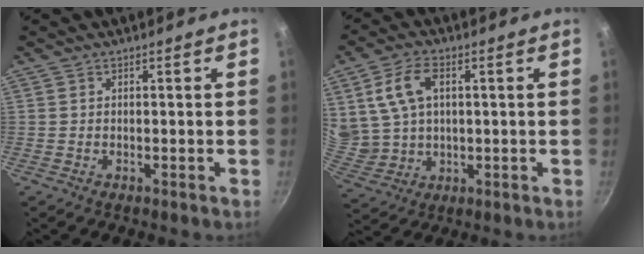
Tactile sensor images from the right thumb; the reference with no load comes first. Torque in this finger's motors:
{"motor_torque": [0.46, 0.70, 1.04, 0.74, 0.37]}